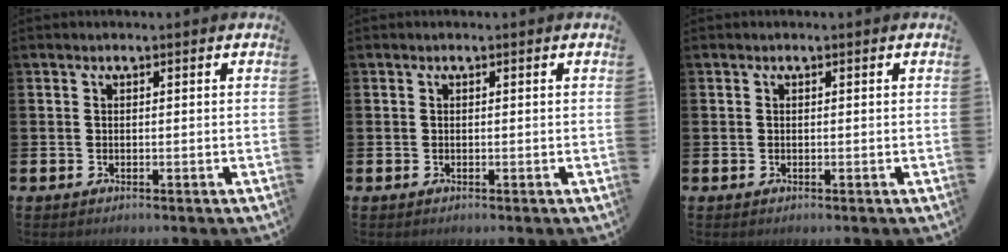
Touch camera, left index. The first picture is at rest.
{"total": 0.0}
{"total": 0.0}